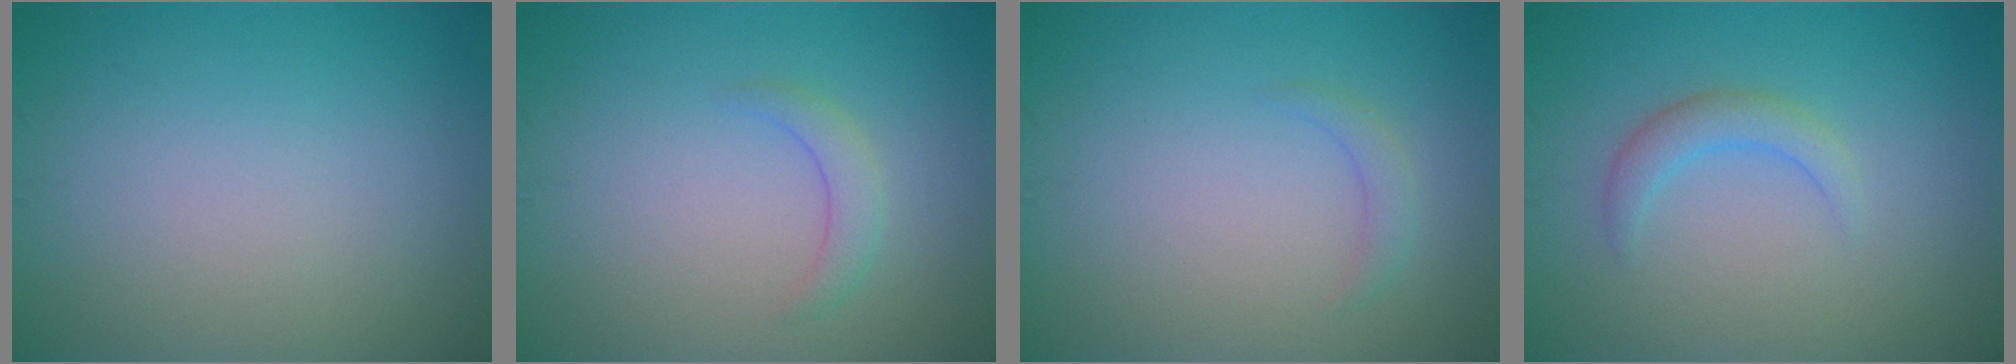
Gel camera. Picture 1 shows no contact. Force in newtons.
{"total": 1.7, "press": 1.6, "slide": 0.2}
{"total": 1.1, "press": 1.1, "slide": 0.1}
{"total": 2.1, "press": 2.0, "slide": 0.3}